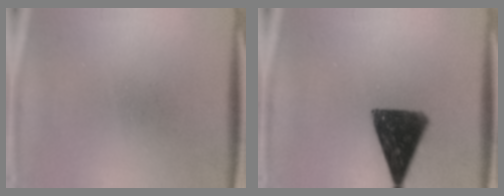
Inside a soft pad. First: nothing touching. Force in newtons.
{"total": 12.3}